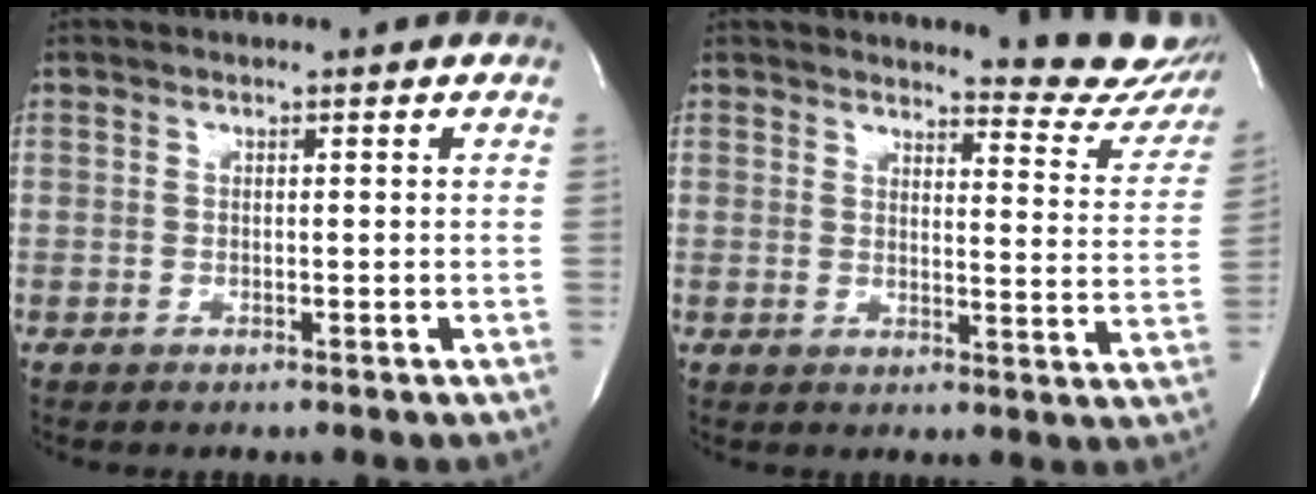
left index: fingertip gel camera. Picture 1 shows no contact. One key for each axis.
{"total": 12.9, "fx": 12.5, "fy": 2.2, "fz": 2.6, "tx": -0.007, "ty": -0.074, "tz": 0.117}